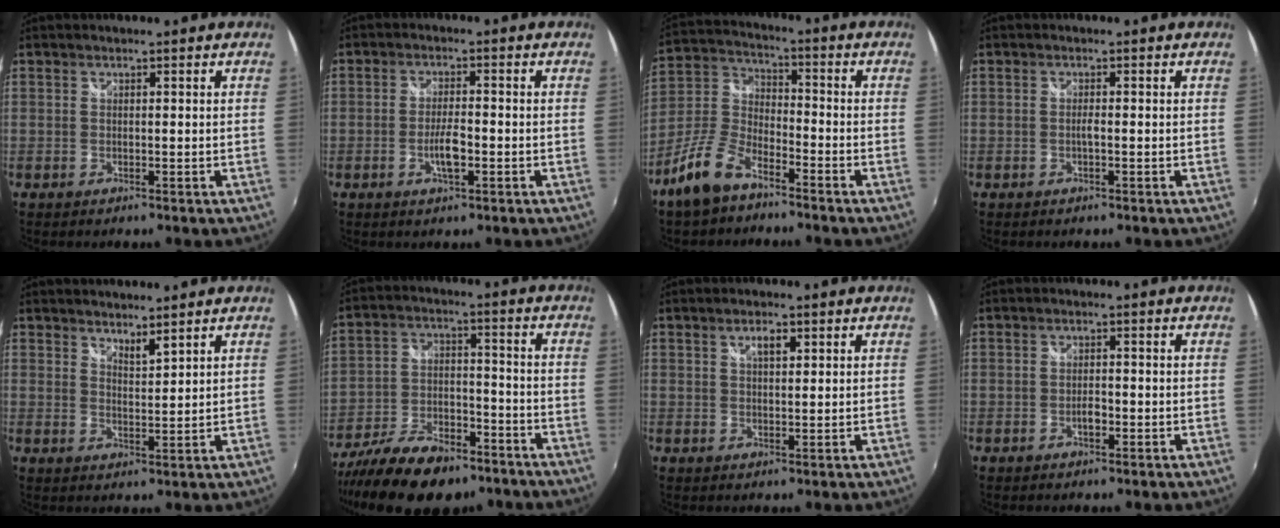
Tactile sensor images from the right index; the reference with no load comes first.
{"total": 4.3, "force": [-1.6, 1.2, 3.8], "torque": [-0.076, -0.004, -0.029]}
{"total": 10.7, "force": [-7.2, 4.6, 6.3], "torque": [-0.151, 0.008, -0.144]}
{"total": 0.9, "force": [-0.4, 0.0, 0.8], "torque": [-0.015, 0.002, -0.008]}
{"total": 3.0, "force": [2.7, 0.3, 1.2], "torque": [-0.019, 0.000, 0.045]}
{"total": 18.9, "force": [-13.7, 8.1, 10.2], "torque": [-0.206, -0.019, -0.221]}
{"total": 2.6, "force": [1.2, 1.1, 2.0], "torque": [-0.032, 0.005, 0.020]}
{"total": 1.8, "force": [-0.9, 0.9, 1.2], "torque": [-0.024, -0.001, -0.016]}